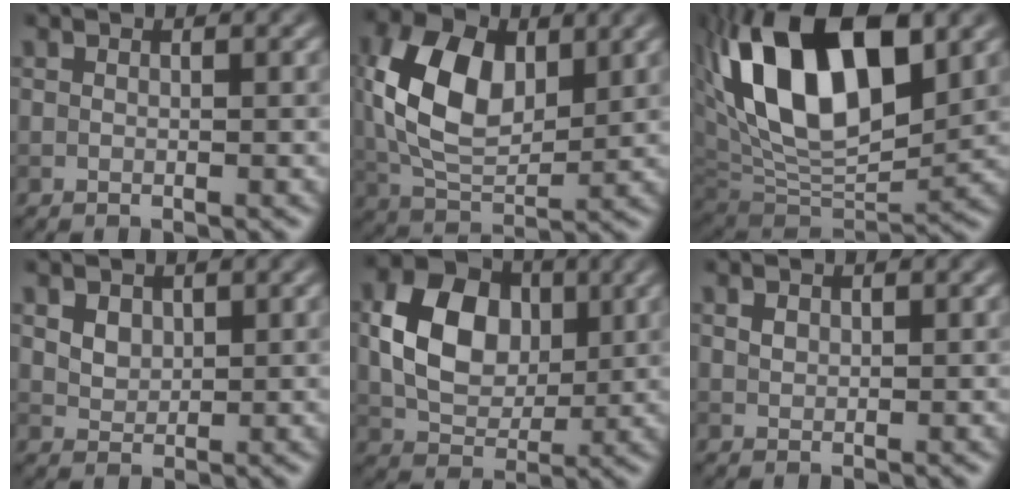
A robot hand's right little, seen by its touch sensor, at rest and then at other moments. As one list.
[{"total": 9.2, "force": [1.9, 5.8, 6.9], "torque": [-0.149, 0.007, 0.034]}, {"total": 15.5, "force": [4.9, 7.7, 12.5], "torque": [-0.226, 0.014, 0.083]}, {"total": 2.6, "force": [1.2, 1.9, 1.3], "torque": [-0.031, 0.006, 0.024]}, {"total": 7.8, "force": [0.9, 5.8, 5.2], "torque": [-0.095, 0.004, 0.013]}, {"total": 0.7, "force": [0.3, 0.6, 0.3], "torque": [-0.010, -0.001, 0.006]}]